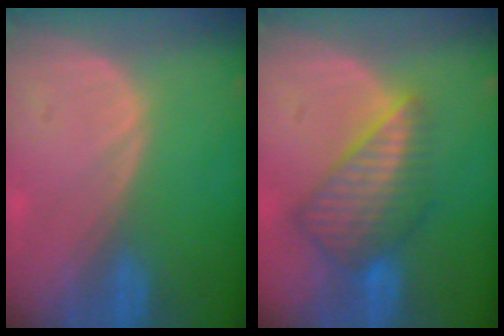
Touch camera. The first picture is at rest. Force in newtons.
{"total": 8.1, "press": 7.2, "slide": 3.8}